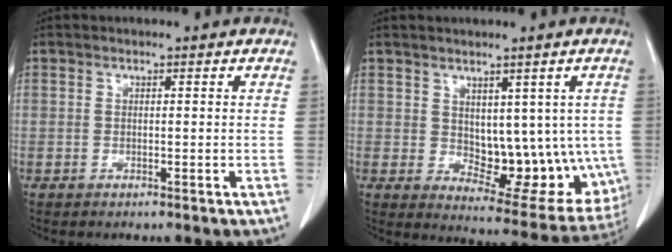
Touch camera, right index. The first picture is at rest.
{"total": 12.1, "force": [0.6, 6.5, 10.1], "torque": [-0.118, -0.004, 0.029]}